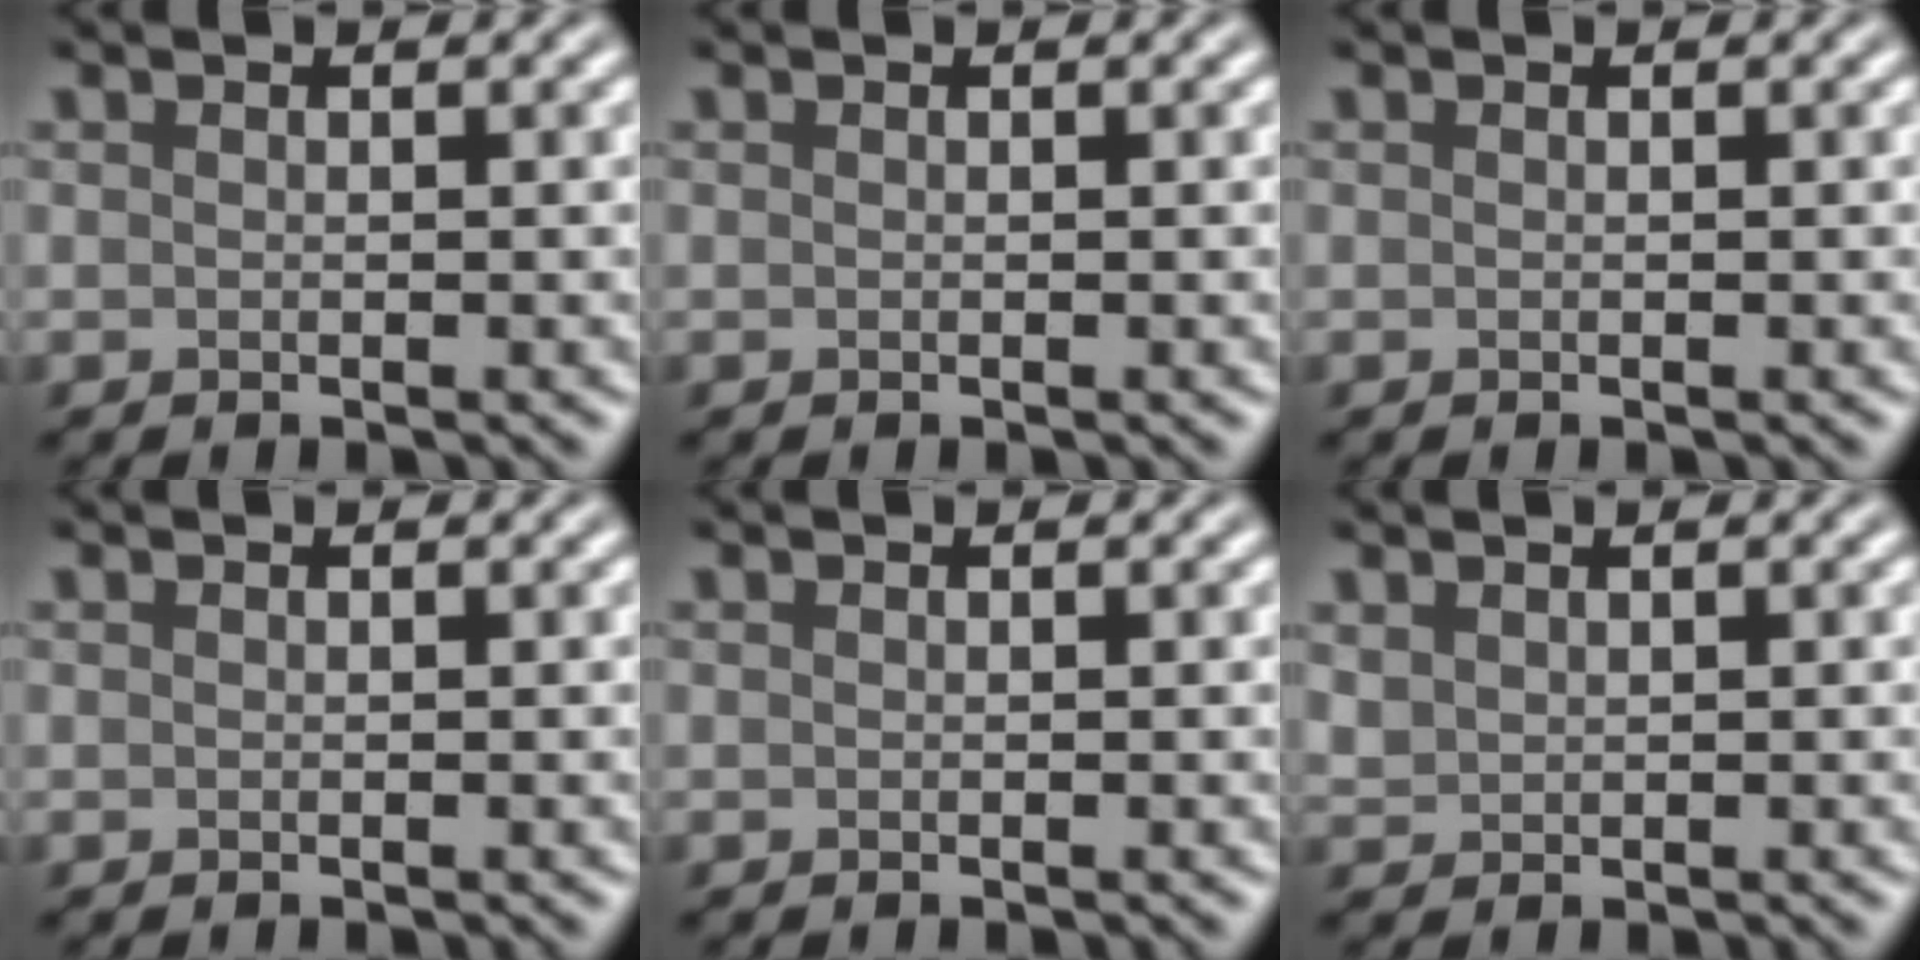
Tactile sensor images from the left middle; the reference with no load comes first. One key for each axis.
{"total": 0.0}
{"total": 0.0}
{"total": 0.0}
{"total": 0.0}
{"total": 1.0, "fx": 0.7, "fy": 0.7, "fz": 0.2, "tx": -0.010, "ty": 0.000, "tz": 0.020}